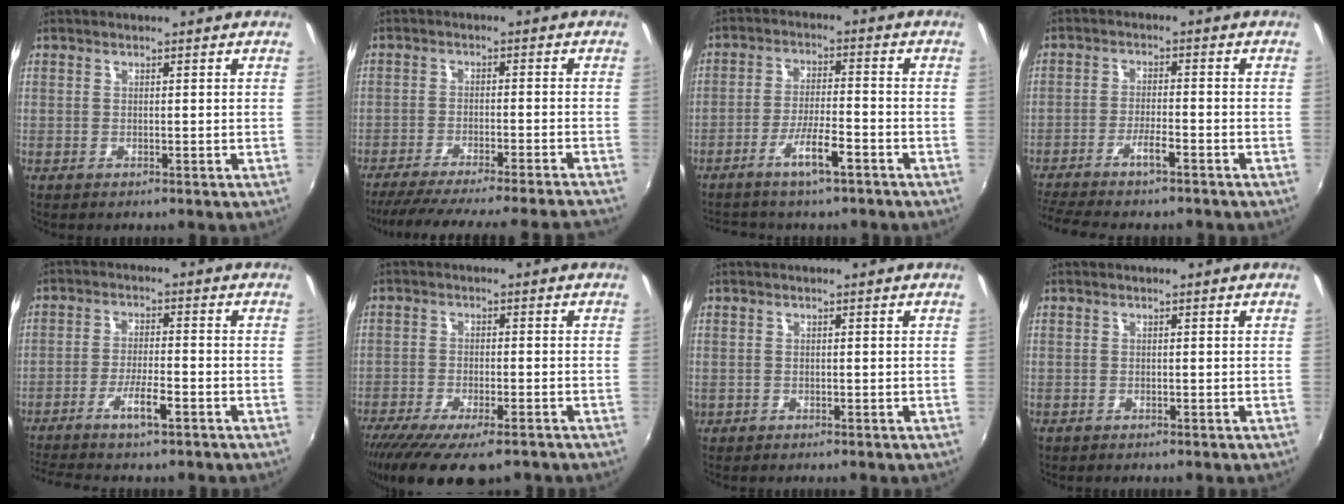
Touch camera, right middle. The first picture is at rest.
{"total": 20.6, "force": [-18.8, -0.3, 8.6], "torque": [-0.154, -0.019, -0.271]}
{"total": 6.3, "force": [-4.4, 1.1, 4.3], "torque": [-0.090, 0.002, -0.075]}
{"total": 8.3, "force": [-6.9, 0.7, 4.6], "torque": [-0.109, -0.009, -0.119]}
{"total": 7.3, "force": [-5.2, 0.9, 5.1], "torque": [-0.114, -0.001, -0.094]}
{"total": 14.1, "force": [-10.6, 3.9, 8.3], "torque": [-0.174, -0.051, -0.171]}
{"total": 0.7, "force": [-0.2, 0.7, 0.1], "torque": [-0.001, -0.004, -0.003]}
{"total": 0.0}